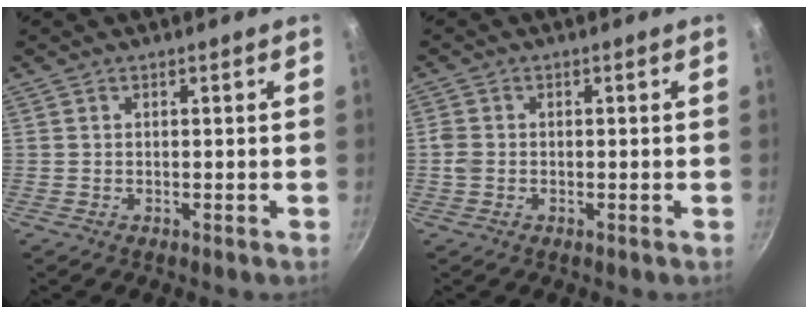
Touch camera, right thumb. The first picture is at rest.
{"total": 2.1, "force": [-0.4, 1.7, 1.1], "torque": [-0.022, 0.006, -0.010]}